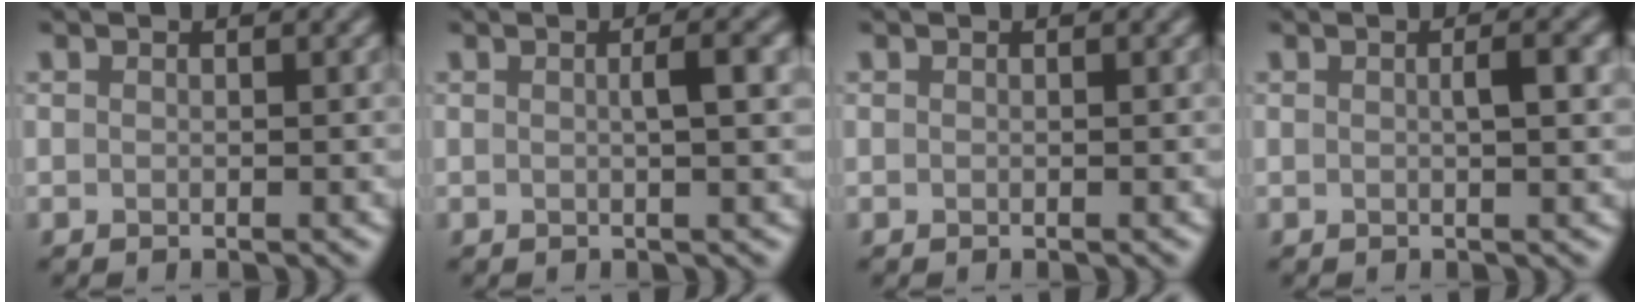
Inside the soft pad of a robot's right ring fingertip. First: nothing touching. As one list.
[{"total": 2.6, "force": [0.4, 0.5, 2.5], "torque": [-0.031, 0.009, 0.002]}, {"total": 0.0}, {"total": 2.1, "force": [0.4, 0.4, 2.1], "torque": [-0.030, 0.005, 0.004]}]